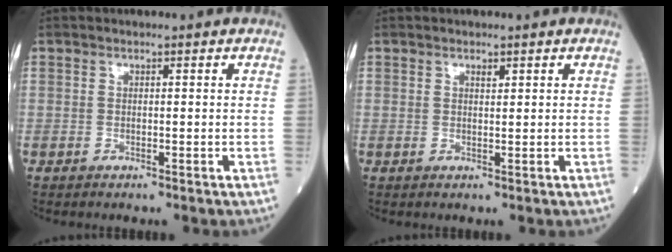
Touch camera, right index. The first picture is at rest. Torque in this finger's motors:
{"motor_torque": [-0.05, 0.05, -0.03, 0.00]}